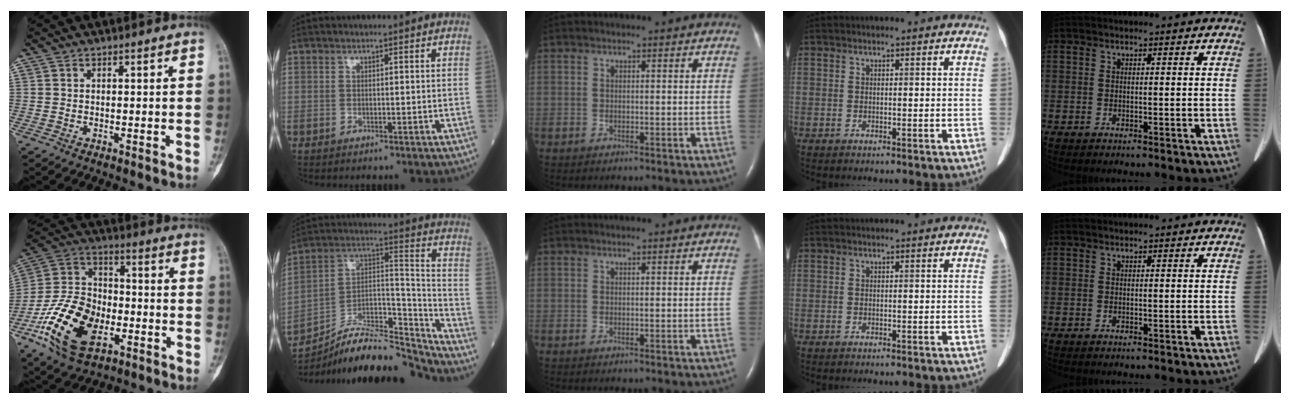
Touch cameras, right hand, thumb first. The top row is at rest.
{"thumb": {"total": 19.8, "force": [-7.9, 11.8, 13.8], "torque": [-0.248, 0.041, -0.143]}, "index": {"total": 18.7, "force": [-17.3, 2.0, 6.9], "torque": [-0.120, 0.039, -0.291]}}